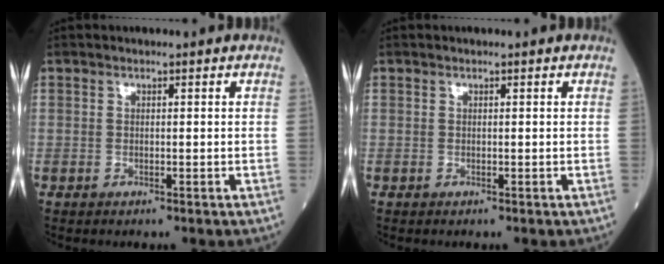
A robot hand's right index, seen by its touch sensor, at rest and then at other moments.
{"total": 0.0}